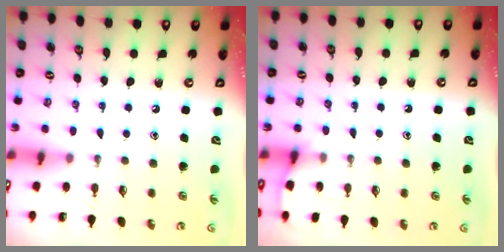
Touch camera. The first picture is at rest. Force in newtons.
{"total": 2.4, "press": 2.4, "slide": 0.4}